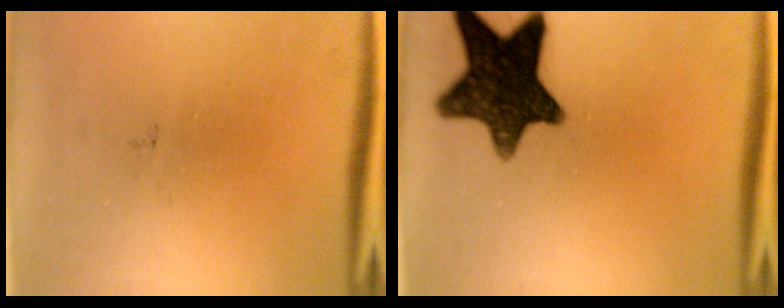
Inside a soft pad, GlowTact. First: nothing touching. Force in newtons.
{"total": 14.6}